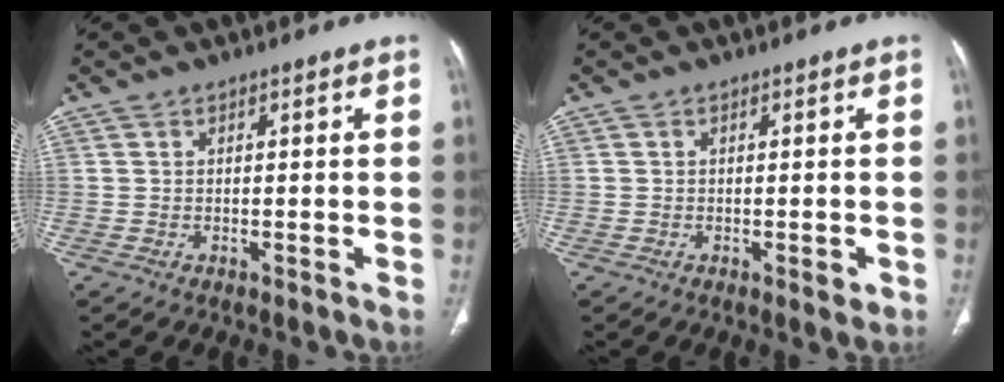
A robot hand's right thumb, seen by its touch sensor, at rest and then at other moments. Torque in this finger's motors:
{"motor_torque": [0.36, 0.70, -0.08, 0.02, 0.06]}